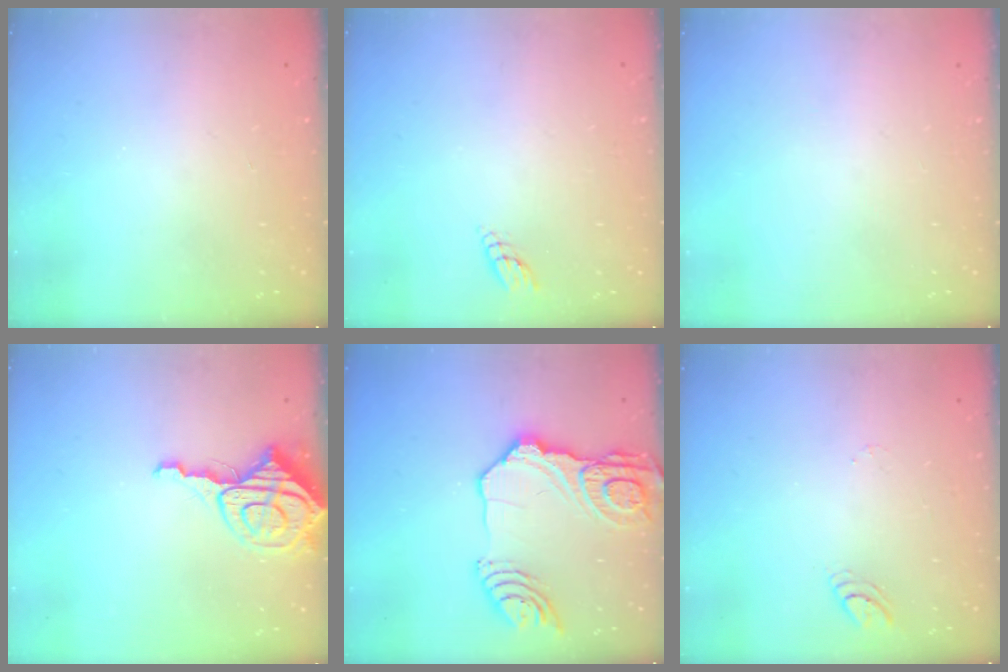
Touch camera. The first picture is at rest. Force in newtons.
{"total": 3.0, "press": 3.0, "slide": 0.3}
{"total": 0.0}
{"total": 9.3, "press": 9.3, "slide": 0.9}
{"total": 20.5, "press": 20.4, "slide": 2.5}
{"total": 4.5, "press": 4.5, "slide": 0.5}